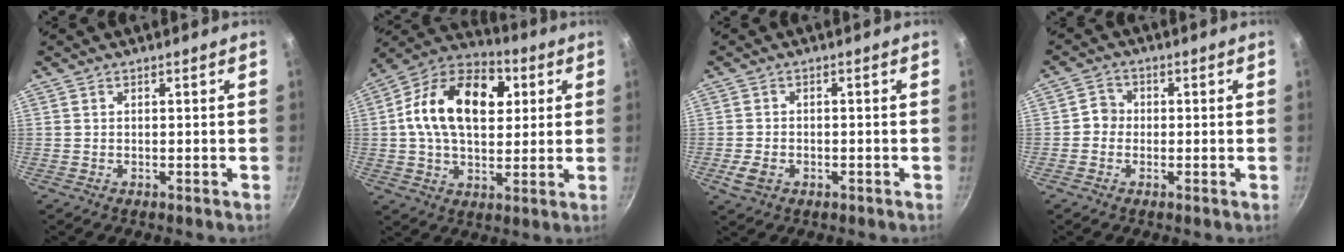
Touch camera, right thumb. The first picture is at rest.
{"total": 20.0, "force": [4.0, 13.0, 14.7], "torque": [-0.218, 0.017, 0.049]}
{"total": 4.0, "force": [-1.5, 2.8, 2.5], "torque": [-0.046, 0.008, -0.023]}
{"total": 3.0, "force": [-0.5, 2.8, 1.0], "torque": [0.003, 0.009, -0.018]}